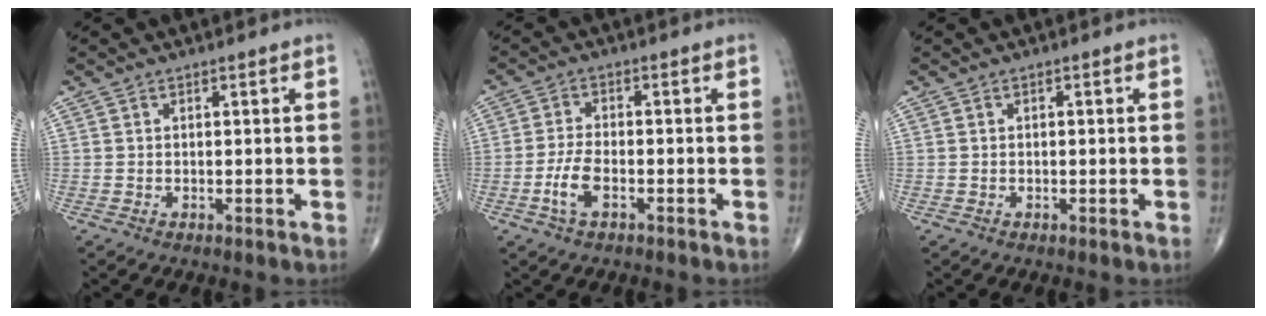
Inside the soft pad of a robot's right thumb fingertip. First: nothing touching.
{"total": 4.9, "force": [-2.1, 2.0, 3.9], "torque": [-0.086, 0.015, -0.042]}
{"total": 0.0}